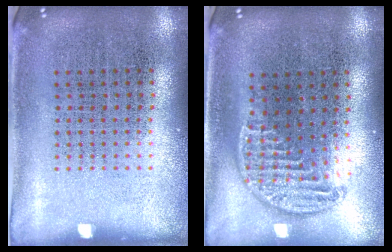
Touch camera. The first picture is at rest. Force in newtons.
{"total": 1.2, "press": 1.1, "slide": 0.5}